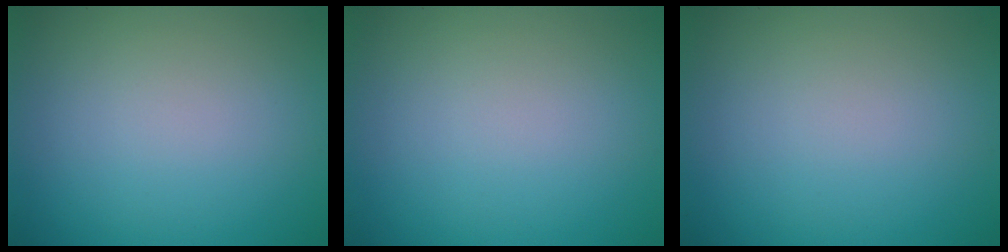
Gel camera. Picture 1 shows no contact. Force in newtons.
{"total": 0.0}
{"total": 0.0}